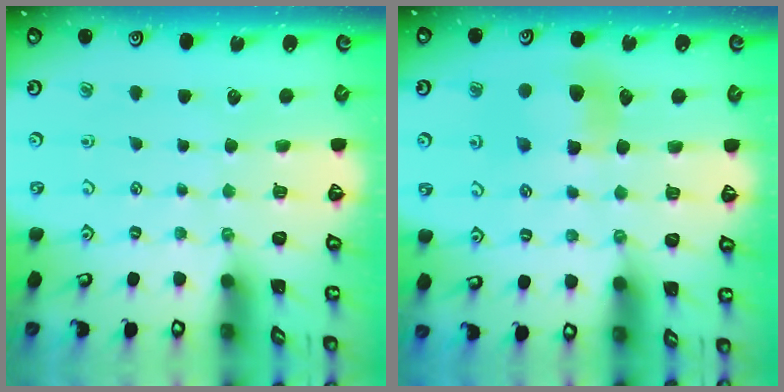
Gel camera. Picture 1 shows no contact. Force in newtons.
{"total": 6.2, "press": 6.2, "slide": 0.3}